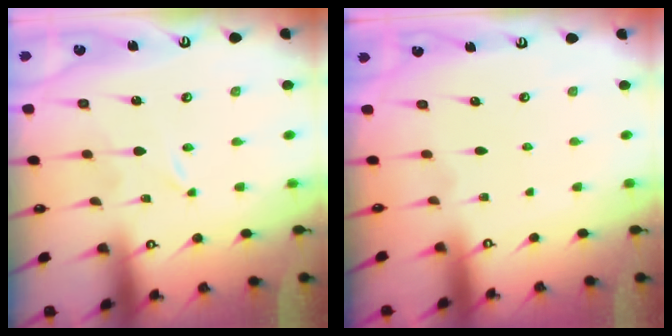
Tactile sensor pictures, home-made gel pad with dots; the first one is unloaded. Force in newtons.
{"total": 0.0}